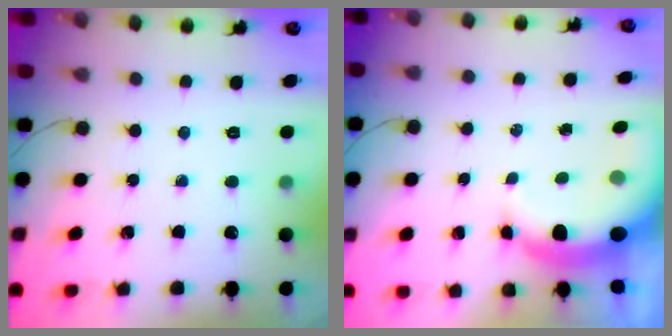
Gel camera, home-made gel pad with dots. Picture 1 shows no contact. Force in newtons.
{"total": 8.8, "press": 8.7, "slide": 1.6}